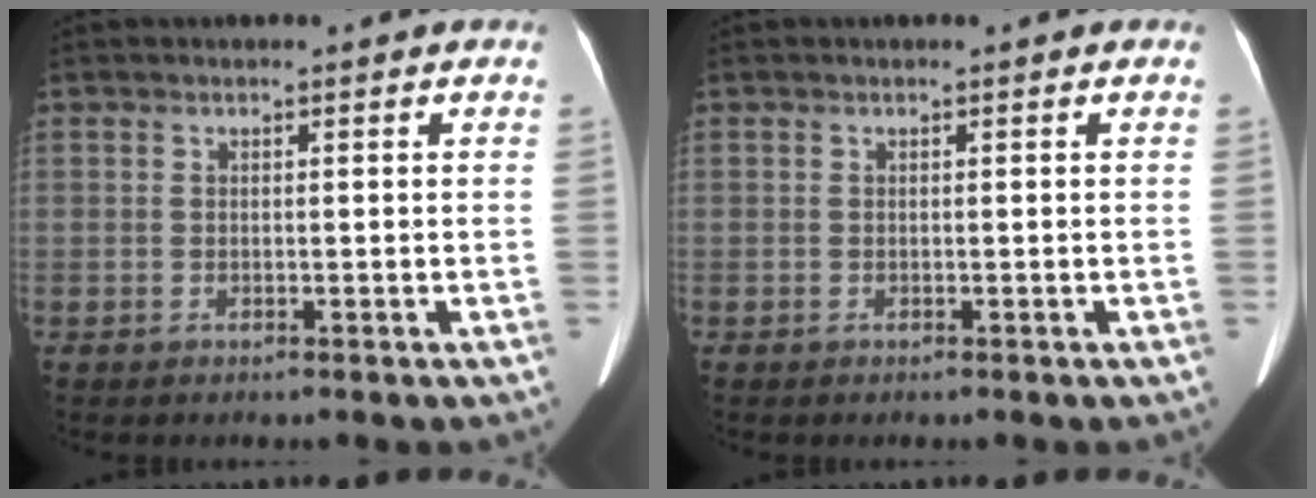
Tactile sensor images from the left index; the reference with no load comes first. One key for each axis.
{"total": 0.0}